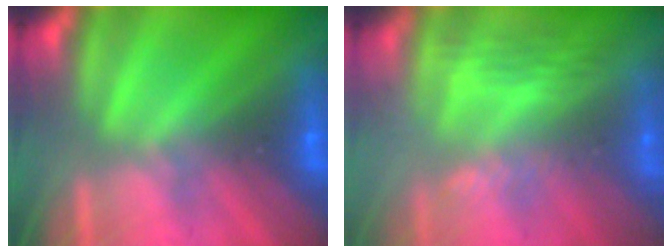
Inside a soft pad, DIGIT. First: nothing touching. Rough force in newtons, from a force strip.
{"total": 3.0}